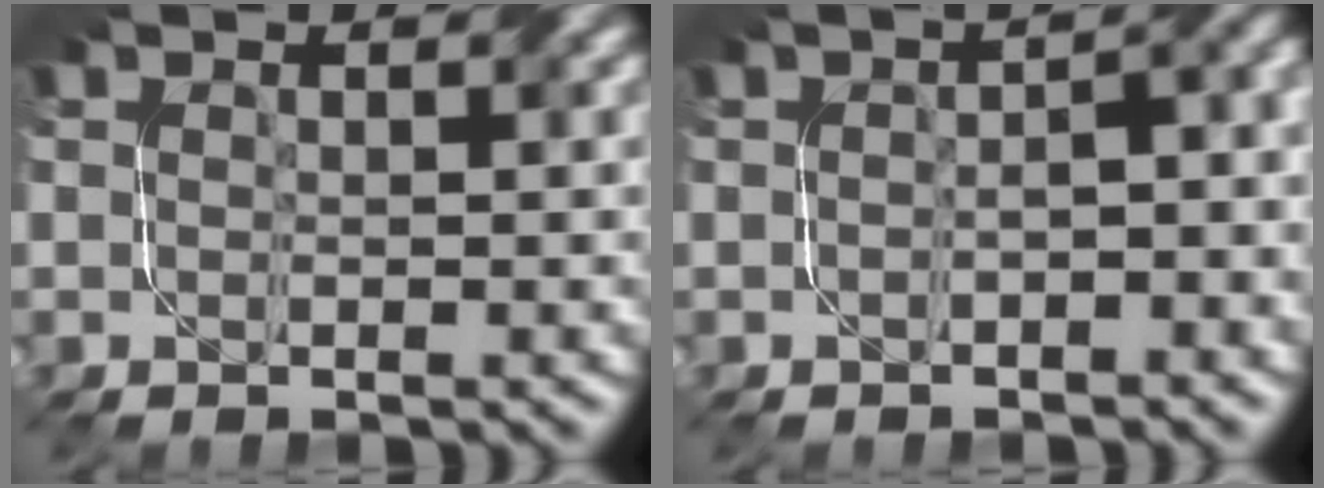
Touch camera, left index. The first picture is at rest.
{"total": 4.1, "force": [-0.8, 1.6, 3.7], "torque": [-0.040, 0.010, -0.010]}